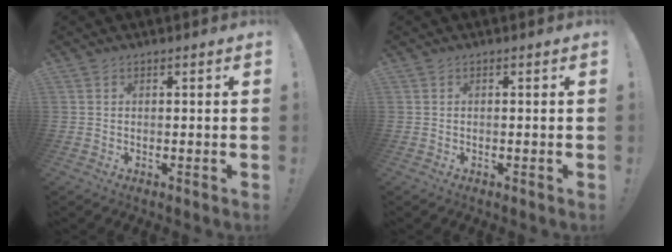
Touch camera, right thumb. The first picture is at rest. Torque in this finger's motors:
{"motor_torque": [-0.04, 0.04, 0.05, -0.02, 0.03]}